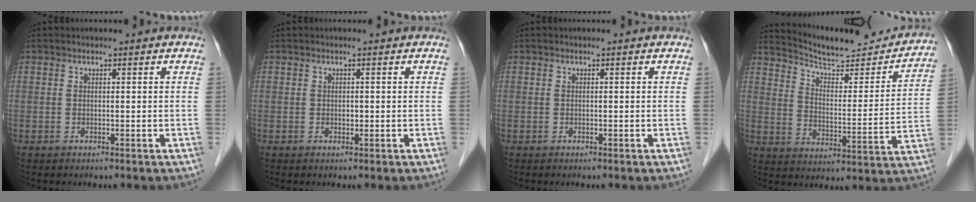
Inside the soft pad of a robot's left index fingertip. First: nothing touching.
{"total": 0.5, "force": [-0.3, 0.3, 0.3], "torque": [-0.004, -0.003, -0.006]}
{"total": 0.0}
{"total": 18.7, "force": [17.8, 2.6, 5.1], "torque": [-0.073, -0.040, 0.244]}